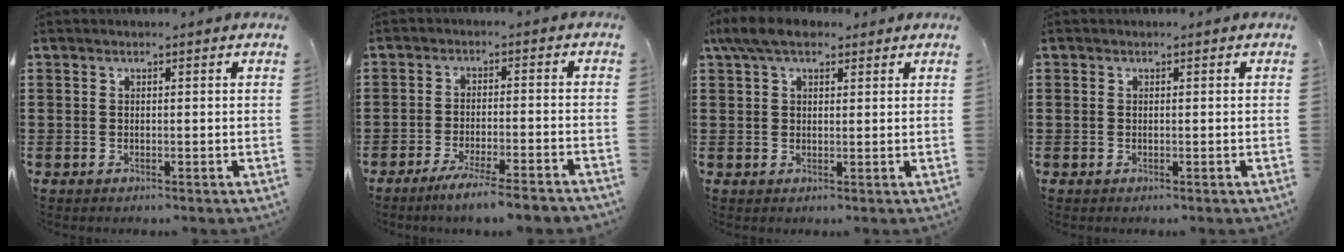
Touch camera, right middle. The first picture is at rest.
{"total": 4.7, "force": [-4.1, -0.4, 2.3], "torque": [-0.040, -0.012, -0.075]}
{"total": 5.1, "force": [3.7, 1.7, 3.1], "torque": [-0.072, 0.007, 0.069]}
{"total": 0.0}